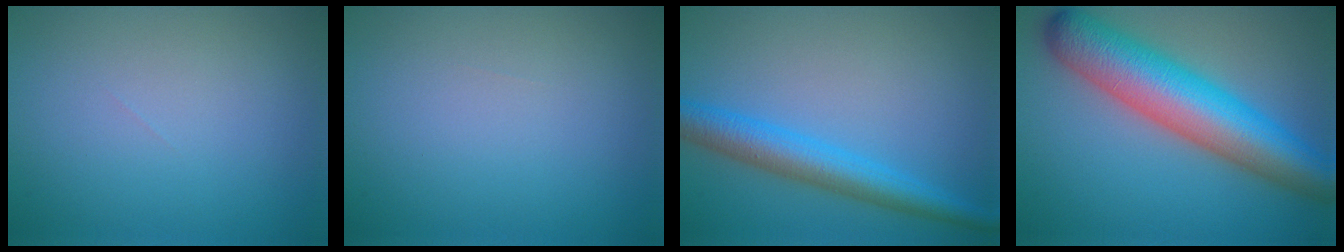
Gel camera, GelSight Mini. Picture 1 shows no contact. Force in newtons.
{"total": 0.0}
{"total": 4.9, "press": 4.9, "slide": 0.2}
{"total": 10.4, "press": 10.4, "slide": 0.2}